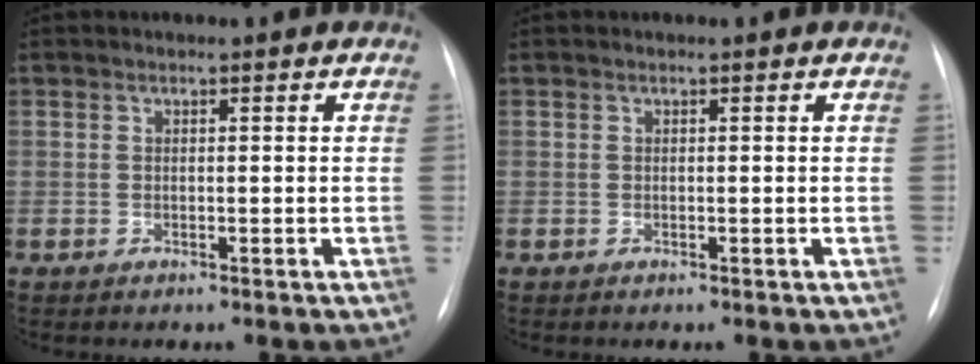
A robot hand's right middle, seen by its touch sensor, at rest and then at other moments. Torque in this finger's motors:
{"motor_torque": [-0.46, -0.03, -0.02, -0.01]}